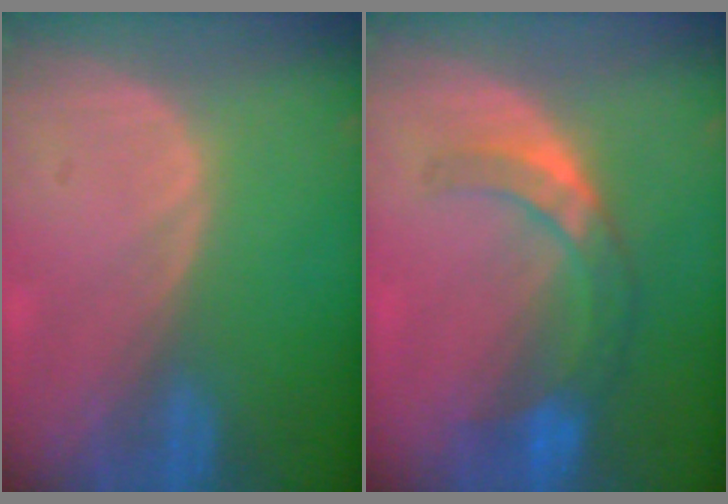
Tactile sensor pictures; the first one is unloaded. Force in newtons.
{"total": 7.3, "press": 6.4, "slide": 3.6}